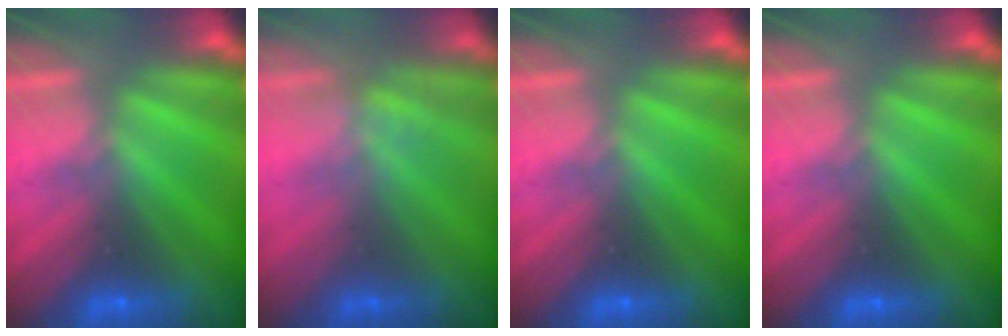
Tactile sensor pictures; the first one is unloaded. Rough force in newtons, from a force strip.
{"total": 2.3}
{"total": 0.0}
{"total": 0.0}